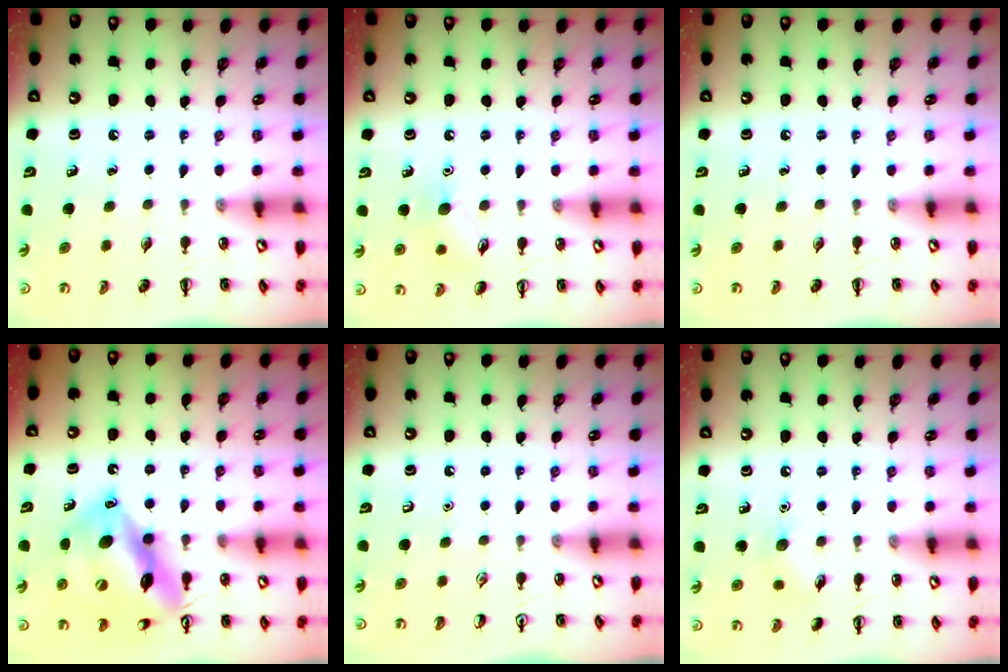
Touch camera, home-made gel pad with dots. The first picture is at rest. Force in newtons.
{"total": 7.9, "press": 7.8, "slide": 1.3}
{"total": 0.0}
{"total": 16.6, "press": 16.3, "slide": 3.1}
{"total": 0.0}
{"total": 5.5, "press": 5.3, "slide": 1.6}